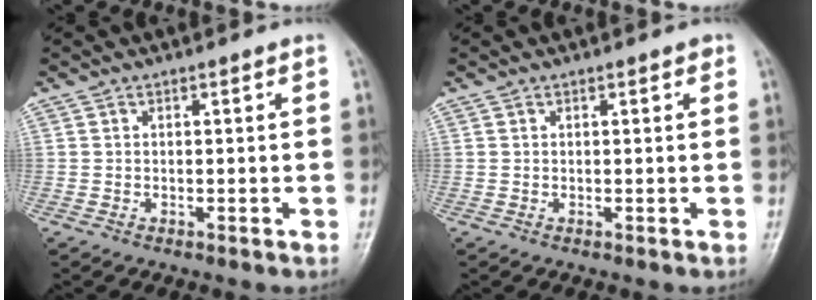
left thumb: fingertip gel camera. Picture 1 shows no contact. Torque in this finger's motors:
{"motor_torque": [0.02, 0.08, 0.15, -0.28, 0.00]}